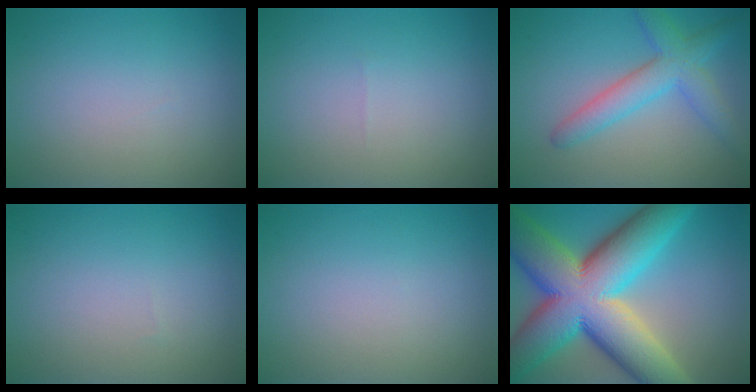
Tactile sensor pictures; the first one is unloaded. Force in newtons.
{"total": 0.0}
{"total": 4.6, "press": 4.6, "slide": 0.2}
{"total": 0.0}
{"total": 0.0}
{"total": 18.0, "press": 18.0, "slide": 0.7}